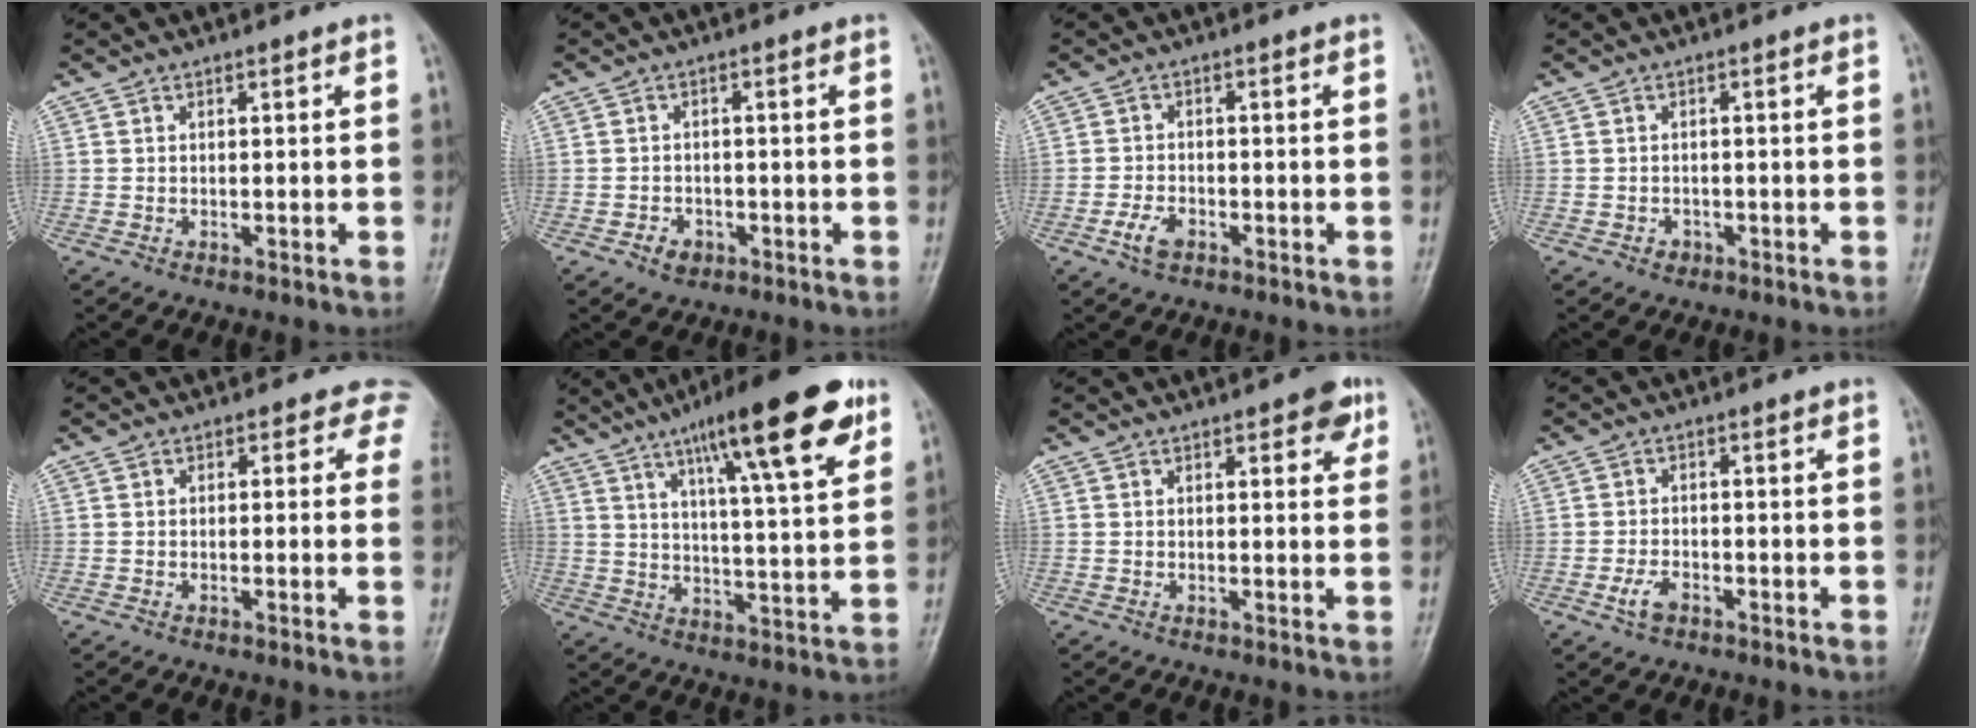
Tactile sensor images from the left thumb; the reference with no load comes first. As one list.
[{"total": 2.7, "force": [-1.3, 2.1, 1.0], "torque": [-0.008, 0.008, -0.019]}, {"total": 3.6, "force": [-1.9, 2.1, 2.3], "torque": [-0.044, 0.010, -0.036]}, {"total": 1.5, "force": [-0.7, 1.2, 0.4], "torque": [0.000, 0.006, -0.010]}, {"total": 3.4, "force": [1.9, 2.4, 1.4], "torque": [0.018, -0.004, -0.006]}, {"total": 19.8, "force": [10.8, 4.2, 16.1], "torque": [-0.220, -0.027, 0.163]}, {"total": 4.5, "force": [2.3, 2.0, 3.3], "torque": [-0.022, -0.006, 0.021]}, {"total": 3.2, "force": [-1.7, 1.8, 2.0], "torque": [-0.042, 0.009, -0.031]}]